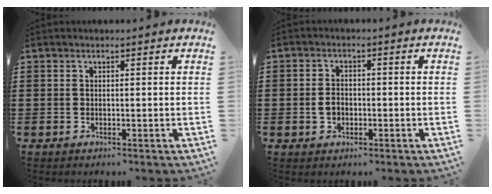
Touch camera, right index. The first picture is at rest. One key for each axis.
{"total": 2.5, "fx": -0.6, "fy": 1.9, "fz": 1.6, "tx": -0.033, "ty": 0.003, "tz": -0.014}